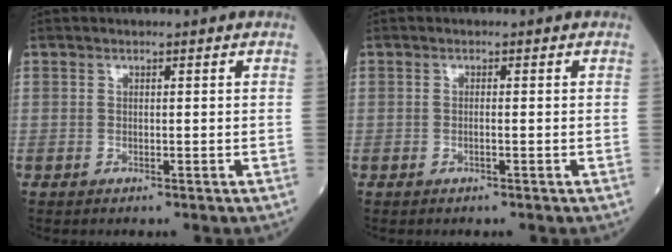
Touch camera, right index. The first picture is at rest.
{"total": 0.6, "force": [-0.3, -0.1, 0.5], "torque": [-0.011, 0.001, -0.005]}